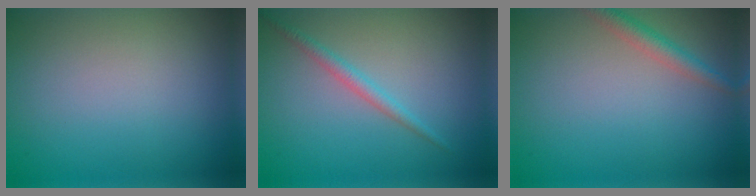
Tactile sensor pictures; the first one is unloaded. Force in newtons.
{"total": 1.6, "press": 1.6, "slide": 0.1}
{"total": 2.2, "press": 2.2, "slide": 0.0}